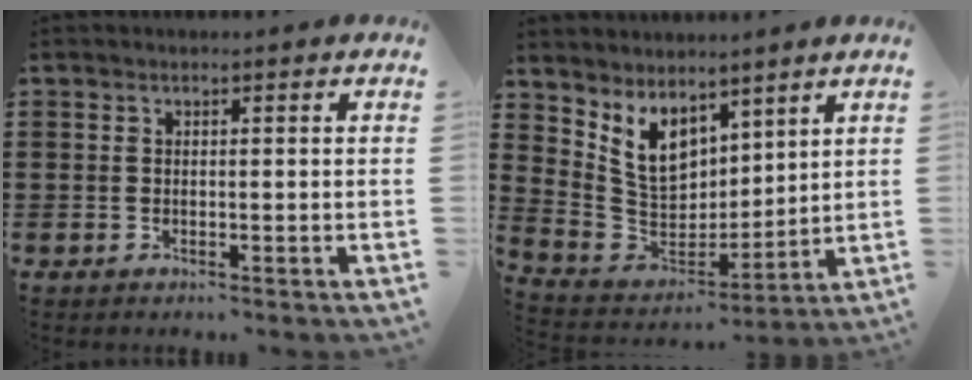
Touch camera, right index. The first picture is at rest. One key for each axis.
{"total": 8.6, "fx": 4.6, "fy": 6.0, "fz": 4.1, "tx": -0.114, "ty": -0.017, "tz": 0.094}